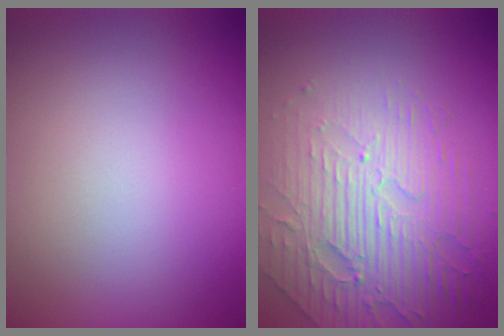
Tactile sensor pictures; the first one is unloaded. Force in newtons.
{"total": 5.9, "press": 4.5, "slide": 3.8}